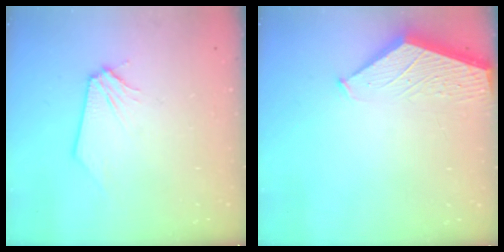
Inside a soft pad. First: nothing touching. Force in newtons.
{"total": 1.5, "press": 1.4, "slide": 0.2}